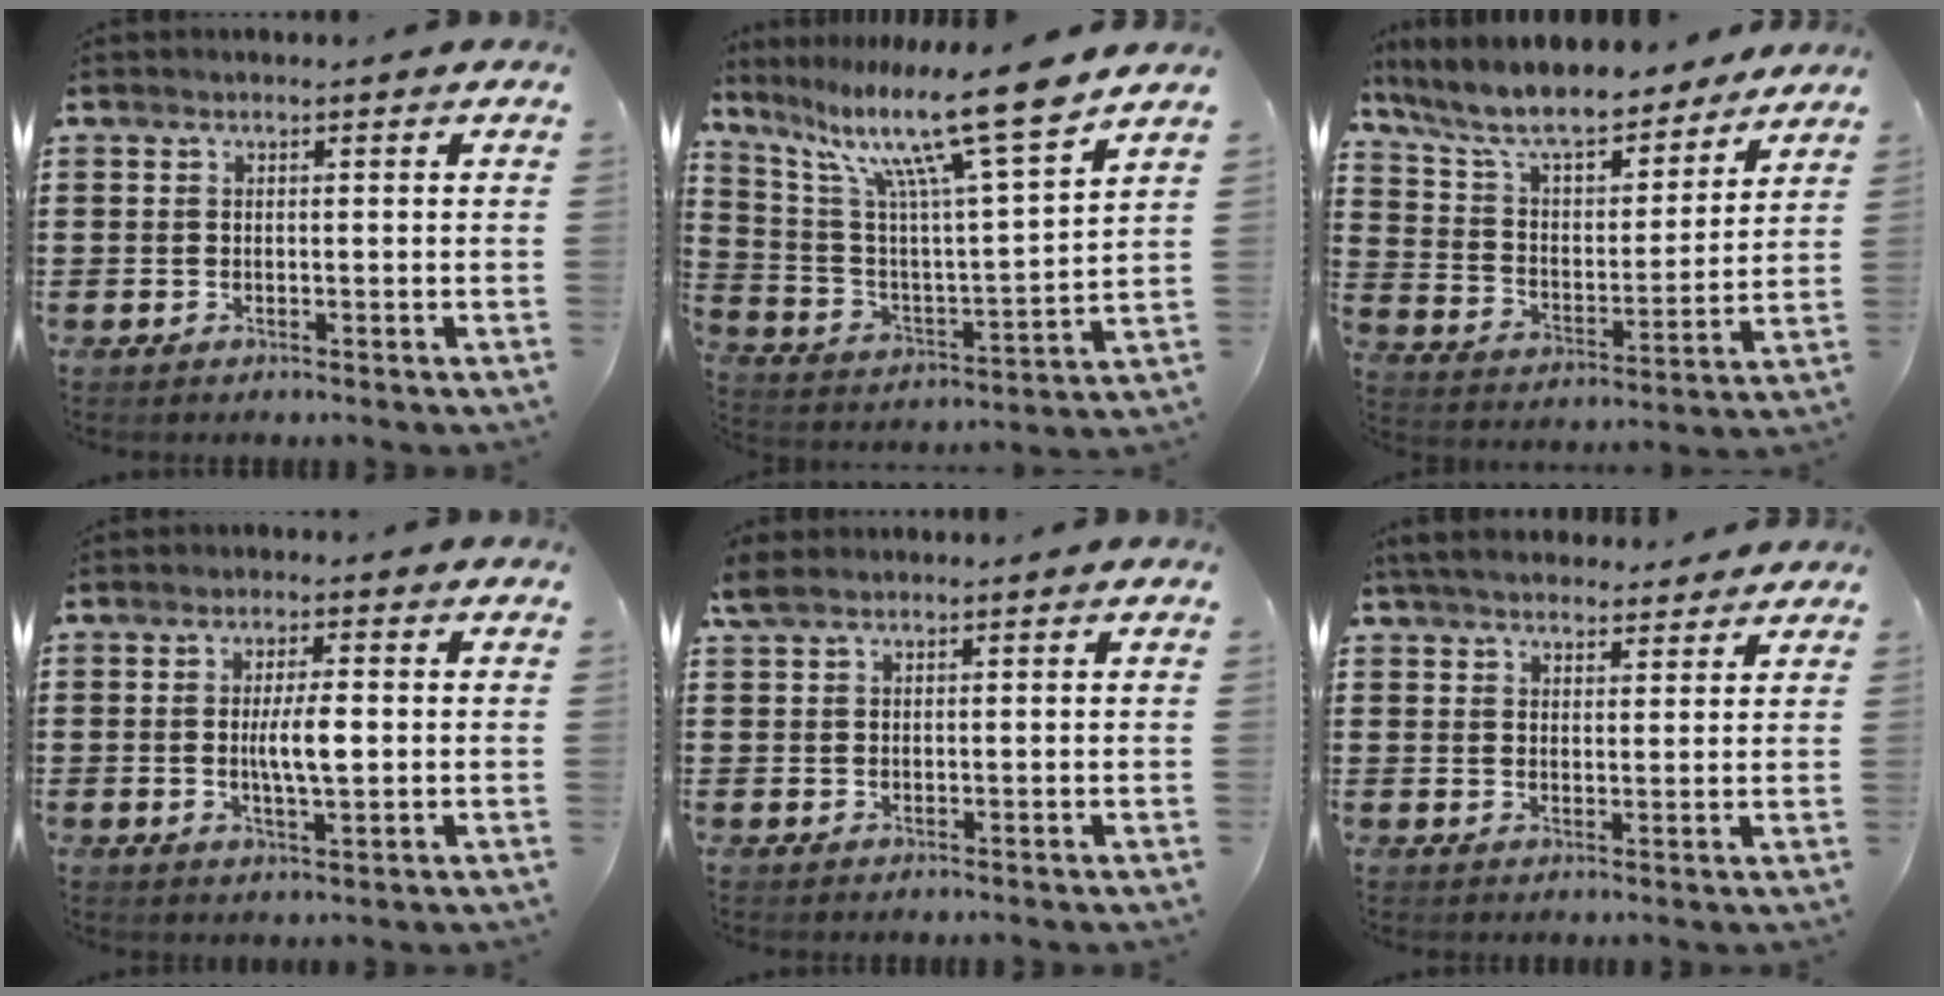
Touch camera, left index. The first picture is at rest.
{"total": 14.5, "force": [10.7, 0.3, 9.7], "torque": [-0.204, -0.064, 0.170]}
{"total": 9.6, "force": [8.6, 1.6, 4.1], "torque": [-0.115, -0.051, 0.149]}
{"total": 5.2, "force": [0.1, 1.3, 5.0], "torque": [-0.097, 0.000, -0.003]}
{"total": 1.9, "force": [1.3, 0.7, 1.2], "torque": [-0.028, 0.004, 0.025]}
{"total": 4.6, "force": [4.3, 1.1, 1.4], "torque": [-0.040, -0.007, 0.081]}